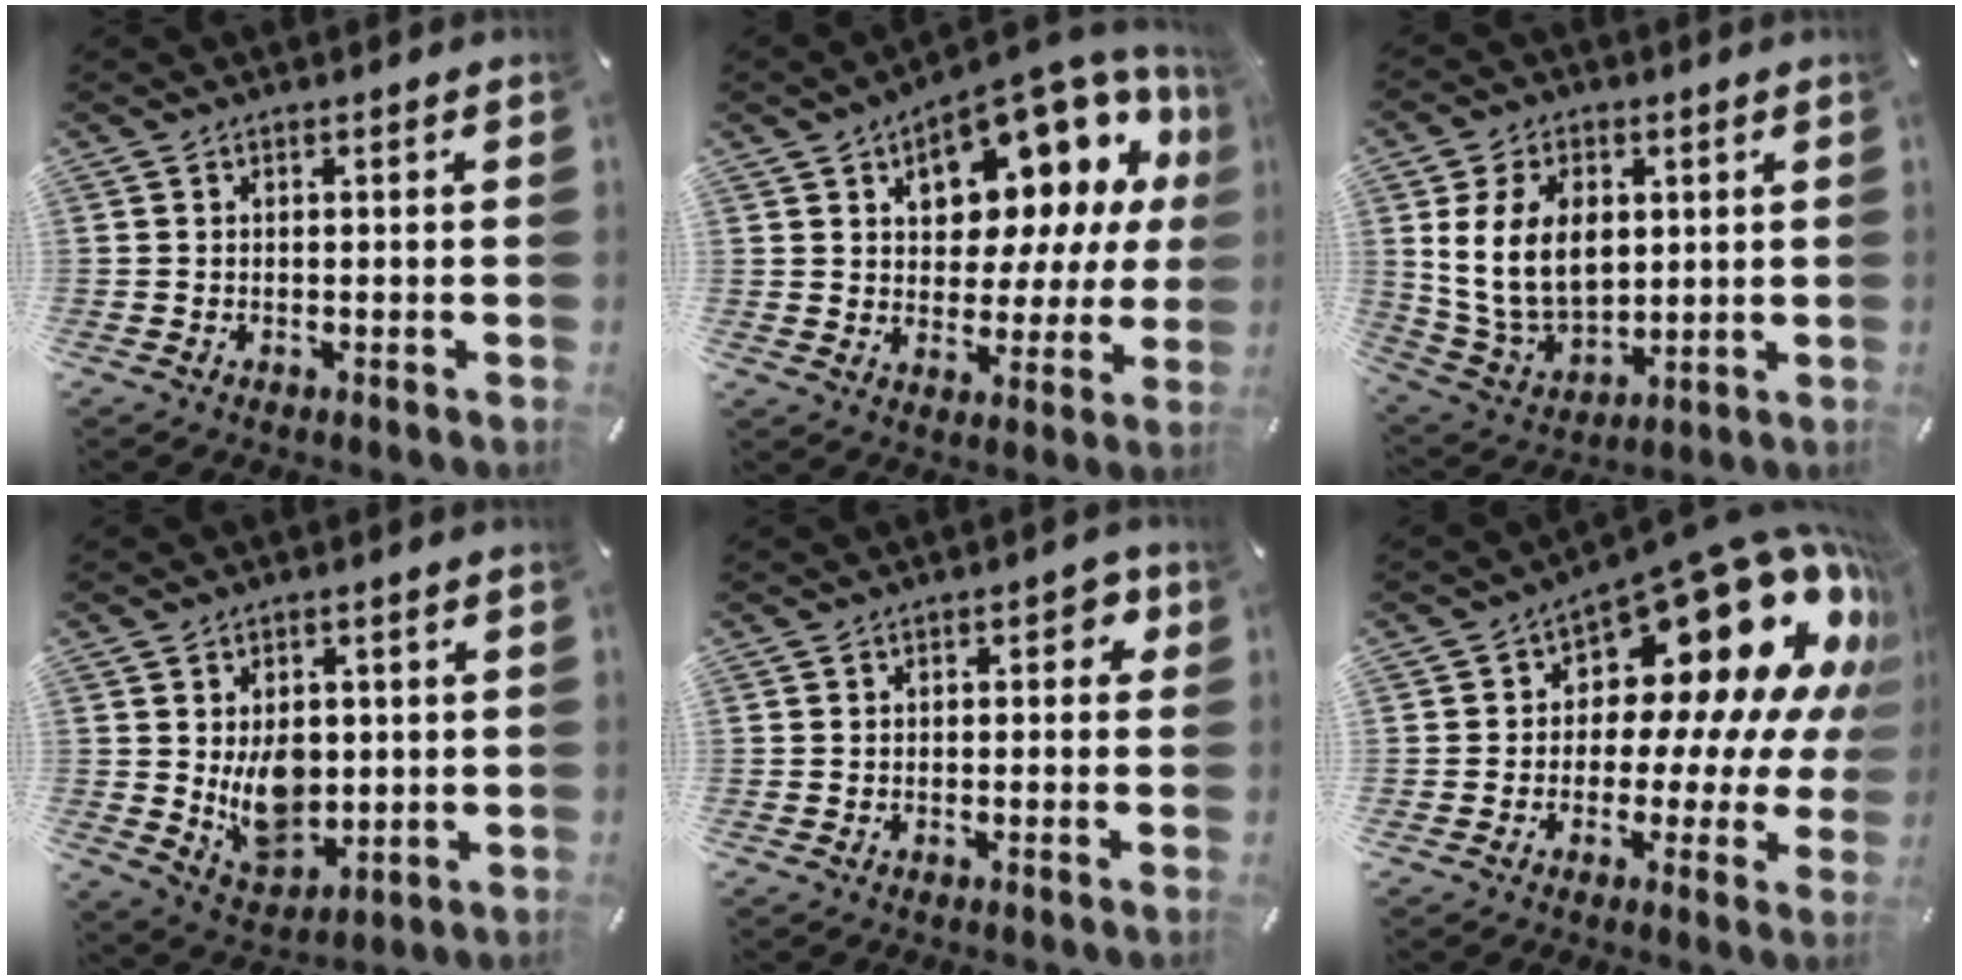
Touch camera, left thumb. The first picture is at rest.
{"total": 14.0, "force": [8.7, 8.2, 7.4], "torque": [-0.095, -0.082, 0.148]}
{"total": 14.3, "force": [3.1, 10.5, 9.3], "torque": [-0.201, -0.002, 0.056]}
{"total": 10.5, "force": [0.5, 8.2, 6.5], "torque": [-0.086, -0.007, 0.011]}
{"total": 2.6, "force": [-0.2, 1.8, 1.9], "torque": [-0.021, 0.006, -0.010]}
{"total": 21.4, "force": [9.8, 10.9, 15.6], "torque": [-0.227, -0.087, 0.162]}